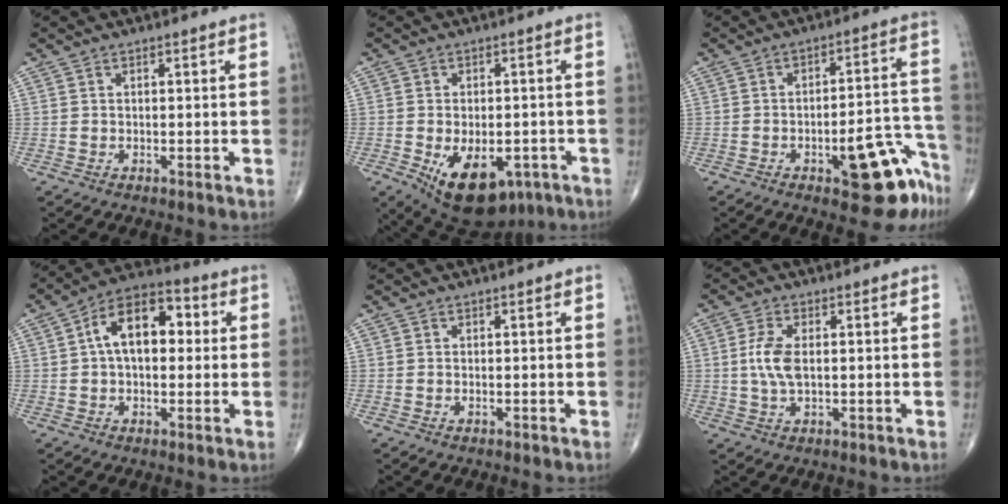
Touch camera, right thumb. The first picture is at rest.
{"total": 14.3, "force": [-6.0, 8.1, 10.1], "torque": [-0.142, 0.003, -0.071]}
{"total": 14.7, "force": [-7.9, 5.1, 11.3], "torque": [-0.084, 0.071, -0.095]}
{"total": 12.9, "force": [1.8, 7.7, 10.2], "torque": [-0.144, 0.033, 0.017]}
{"total": 0.0}
{"total": 5.8, "force": [0.3, 2.8, 5.0], "torque": [-0.114, 0.003, 0.004]}